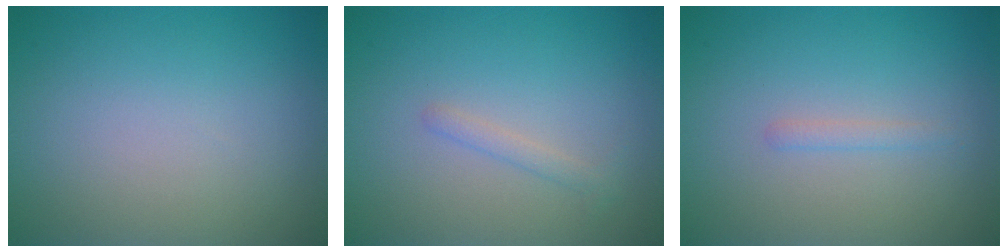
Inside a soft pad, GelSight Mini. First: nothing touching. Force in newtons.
{"total": 1.1, "press": 1.1, "slide": 0.0}
{"total": 0.8, "press": 0.8, "slide": 0.0}